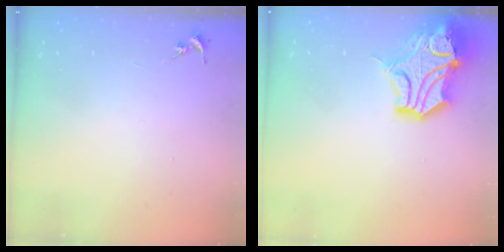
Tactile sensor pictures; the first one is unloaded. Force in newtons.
{"total": 16.1, "press": 15.9, "slide": 2.4}